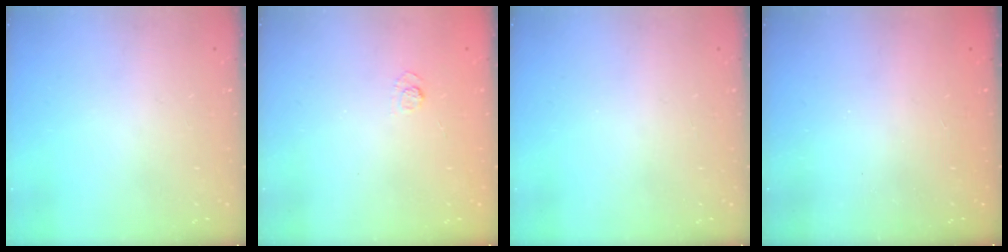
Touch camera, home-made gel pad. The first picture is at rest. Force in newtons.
{"total": 2.4, "press": 2.0, "slide": 1.3}
{"total": 0.0}
{"total": 2.3, "press": 2.2, "slide": 0.8}